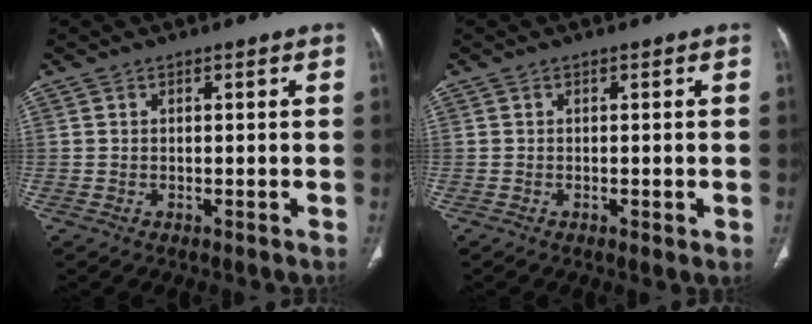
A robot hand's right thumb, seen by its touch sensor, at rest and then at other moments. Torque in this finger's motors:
{"motor_torque": [-0.23, -0.03, -0.24, -0.30, 0.00]}